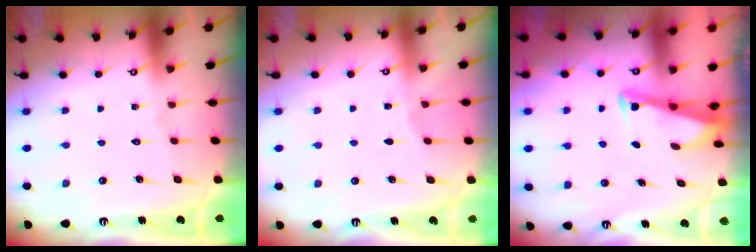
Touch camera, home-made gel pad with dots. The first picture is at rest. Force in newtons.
{"total": 1.8, "press": 1.8, "slide": 0.2}
{"total": 3.3, "press": 3.3, "slide": 0.3}